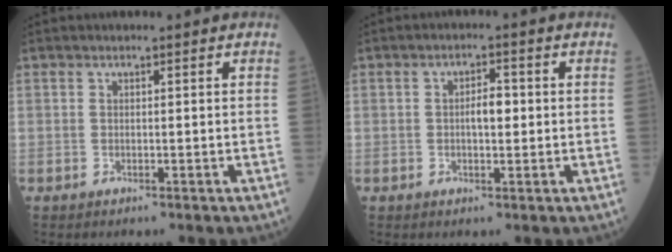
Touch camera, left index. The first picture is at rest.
{"total": 3.1, "force": [0.0, 1.1, 2.8], "torque": [-0.046, 0.006, 0.000]}